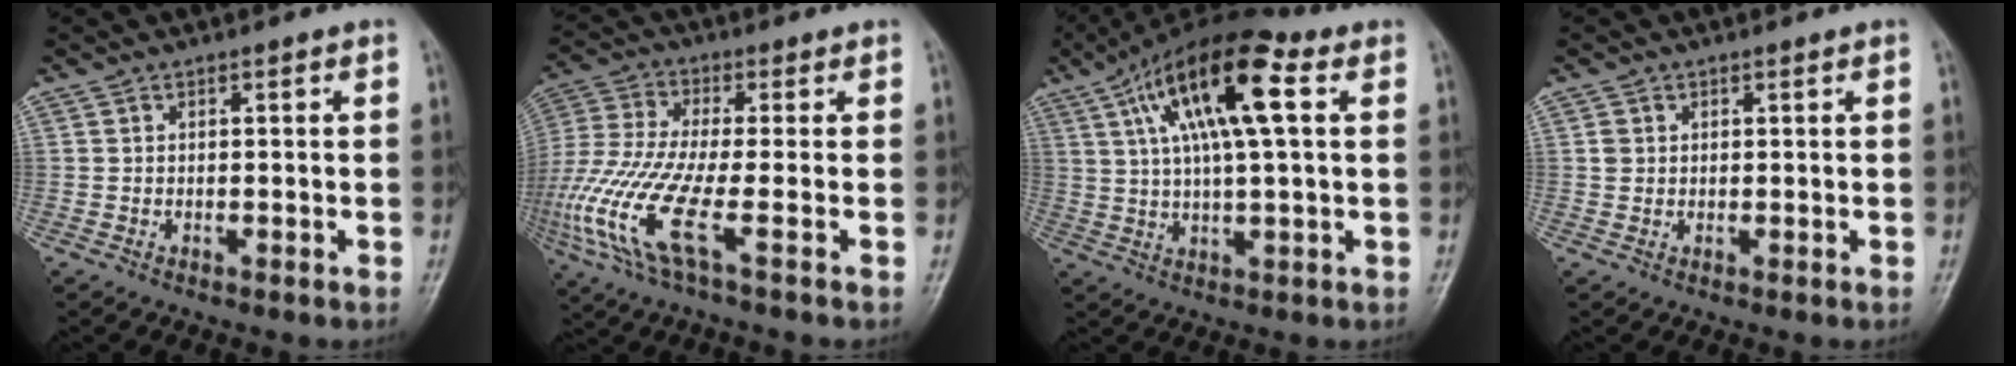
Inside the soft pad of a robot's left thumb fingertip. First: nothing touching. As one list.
[{"total": 14.7, "force": [-4.7, 3.1, 13.6], "torque": [-0.338, -0.002, -0.099]}, {"total": 16.9, "force": [5.7, 5.3, 15.0], "torque": [-0.260, 0.016, 0.089]}, {"total": 1.3, "force": [0.4, 1.2, 0.5], "torque": [-0.002, -0.001, 0.008]}]